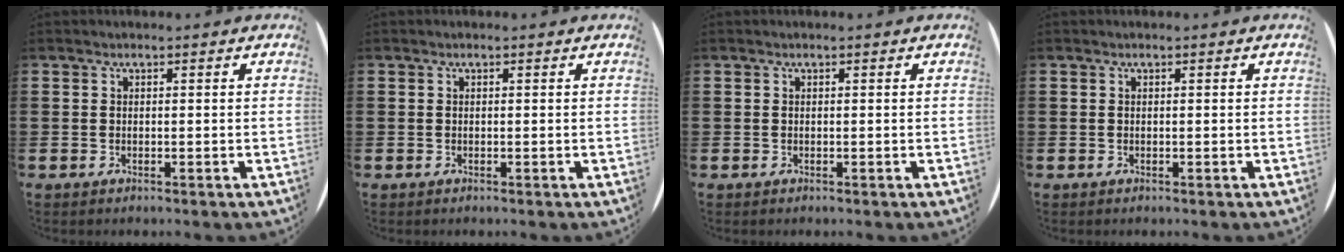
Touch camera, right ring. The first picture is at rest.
{"total": 0.0}
{"total": 0.0}
{"total": 0.0}